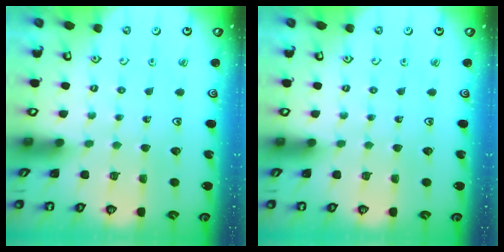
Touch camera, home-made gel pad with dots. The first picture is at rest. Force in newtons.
{"total": 0.0}